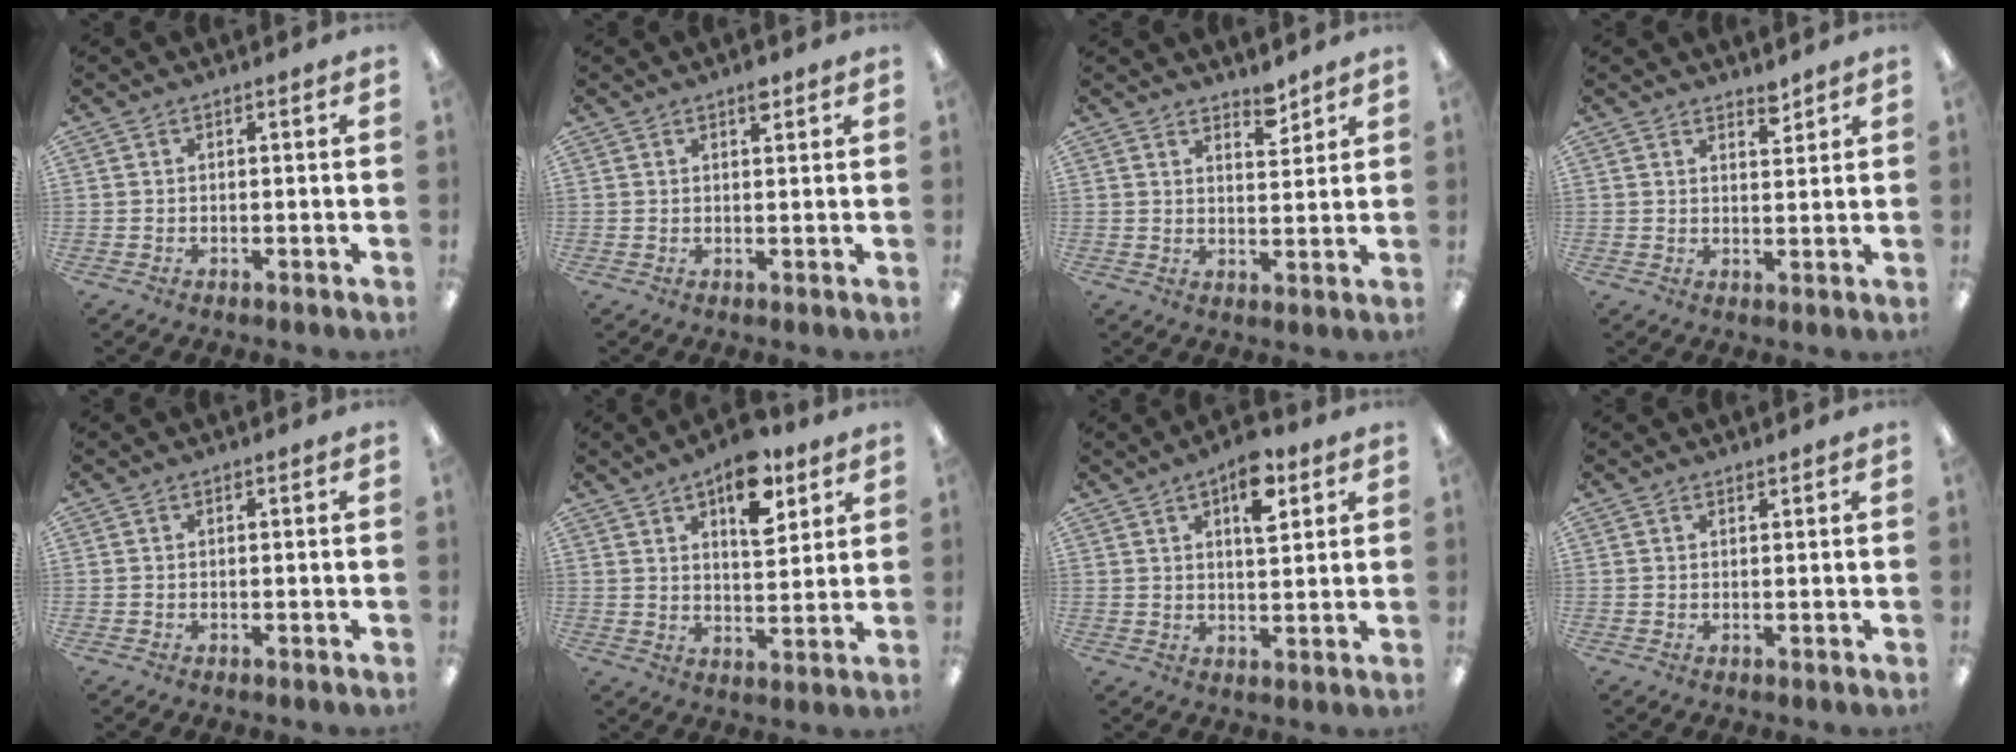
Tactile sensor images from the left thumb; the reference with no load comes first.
{"total": 2.4, "force": [1.7, 0.9, 1.4], "torque": [-0.008, -0.008, 0.024]}
{"total": 4.5, "force": [4.1, 1.4, 1.3], "torque": [-0.002, -0.032, 0.069]}
{"total": 3.4, "force": [3.0, 1.1, 1.1], "torque": [-0.002, -0.021, 0.050]}
{"total": 0.0}
{"total": 12.2, "force": [7.4, 5.7, 7.8], "torque": [-0.104, -0.034, 0.124]}
{"total": 9.3, "force": [4.9, 4.1, 6.8], "torque": [-0.092, -0.018, 0.078]}
{"total": 0.9, "force": [0.9, 0.1, 0.0], "torque": [-0.001, -0.001, 0.017]}